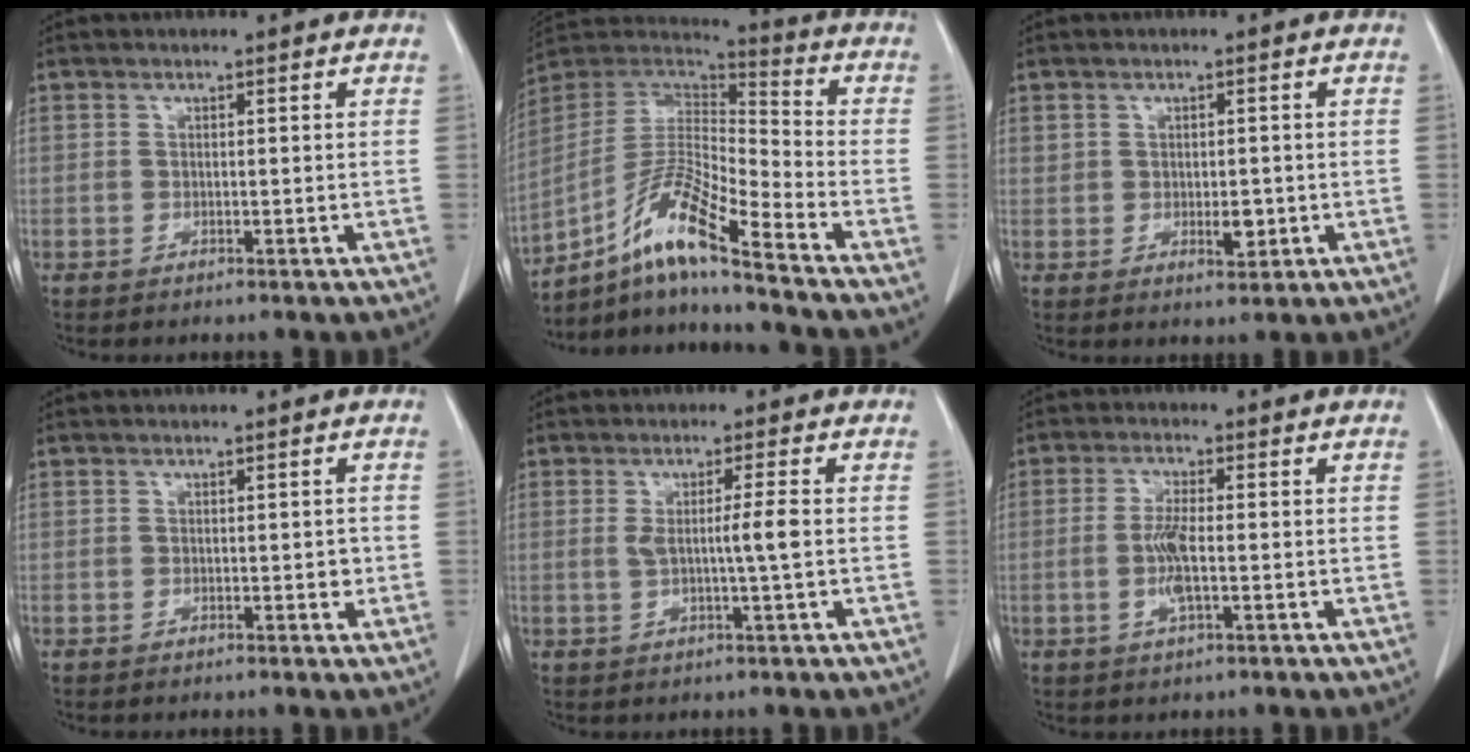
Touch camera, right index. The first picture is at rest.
{"total": 14.6, "force": [-9.7, 0.5, 10.8], "torque": [-0.210, 0.007, -0.178]}
{"total": 2.8, "force": [-0.2, 1.7, 2.2], "torque": [-0.033, -0.001, 0.005]}
{"total": 1.2, "force": [-0.2, 0.6, 1.0], "torque": [-0.011, 0.001, -0.001]}
{"total": 4.0, "force": [0.0, -0.6, 4.0], "torque": [-0.072, -0.005, 0.001]}
{"total": 4.7, "force": [-0.8, 0.9, 4.6], "torque": [-0.100, -0.007, -0.015]}